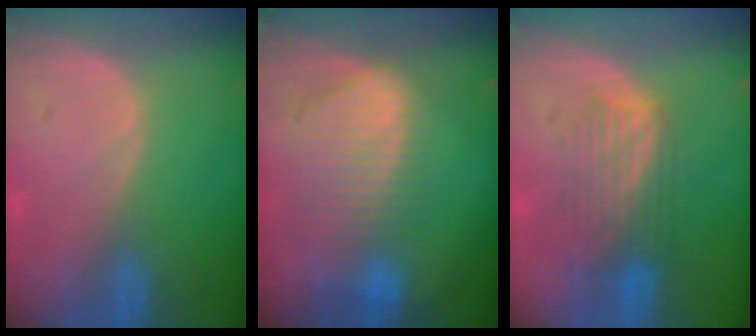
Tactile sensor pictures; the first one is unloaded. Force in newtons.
{"total": 9.1, "press": 8.0, "slide": 4.3}
{"total": 6.1, "press": 6.1, "slide": 0.6}